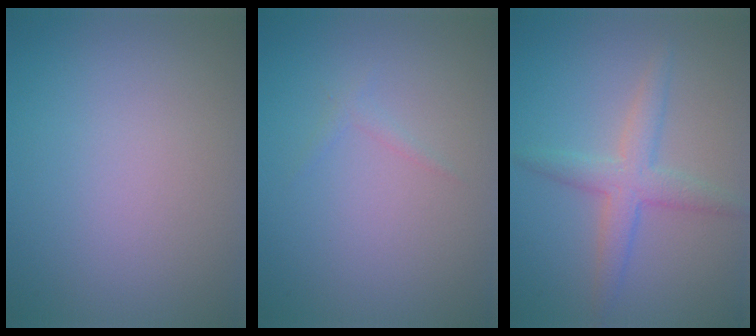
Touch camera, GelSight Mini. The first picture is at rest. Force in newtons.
{"total": 0.7, "press": 0.7, "slide": 0.1}
{"total": 3.2, "press": 3.2, "slide": 0.2}